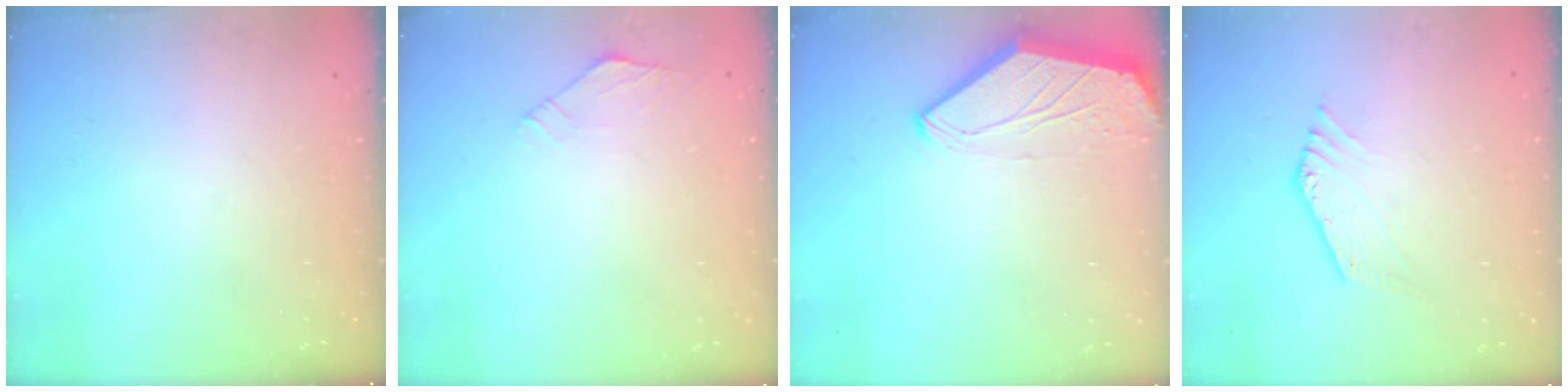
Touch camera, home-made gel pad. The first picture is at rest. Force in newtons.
{"total": 2.1, "press": 2.1, "slide": 0.5}
{"total": 0.0}
{"total": 1.1, "press": 1.1, "slide": 0.1}